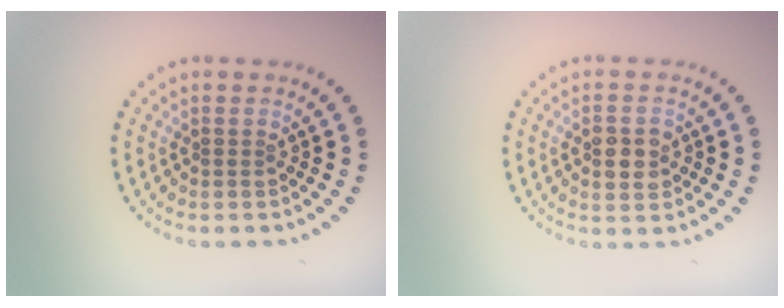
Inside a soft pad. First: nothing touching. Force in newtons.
{"total": 2.9, "press": 2.9, "slide": 0.1}